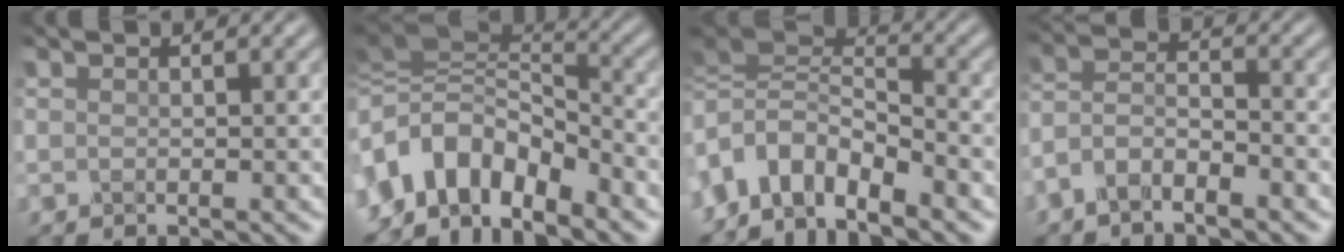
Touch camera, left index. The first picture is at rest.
{"total": 9.9, "force": [-4.4, 5.9, 6.7], "torque": [-0.116, 0.008, -0.085]}
{"total": 7.1, "force": [-3.1, 4.1, 5.0], "torque": [-0.088, 0.004, -0.070]}
{"total": 3.8, "force": [-2.7, 1.4, 2.2], "torque": [-0.044, 0.006, -0.063]}